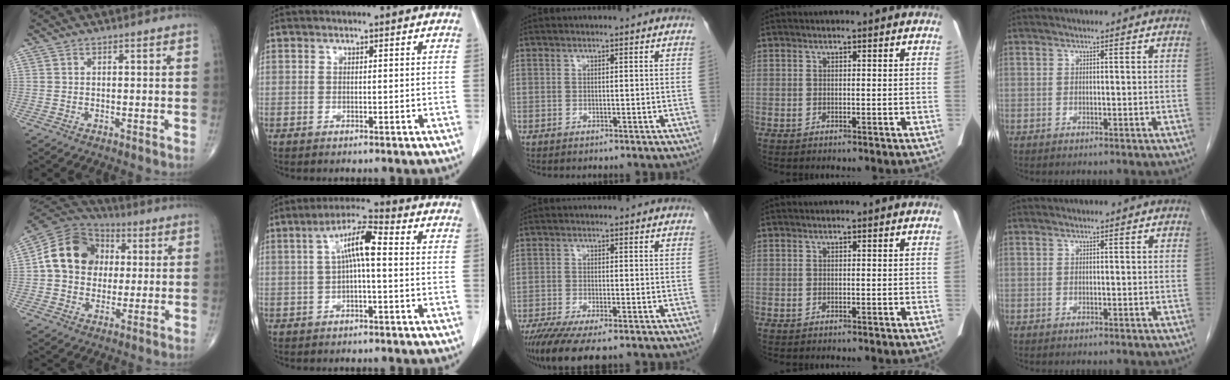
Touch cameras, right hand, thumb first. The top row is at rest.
{"thumb": {"total": 14.7, "force": [1.8, 12.2, 8.0], "torque": [-0.115, 0.019, 0.022]}, "index": {"total": 6.9, "force": [0.6, 1.2, 6.8], "torque": [-0.129, 0.024, 0.008]}, "middle": {"total": 9.0, "force": [-6.7, 1.7, 5.7], "torque": [-0.089, -0.019, -0.109]}}